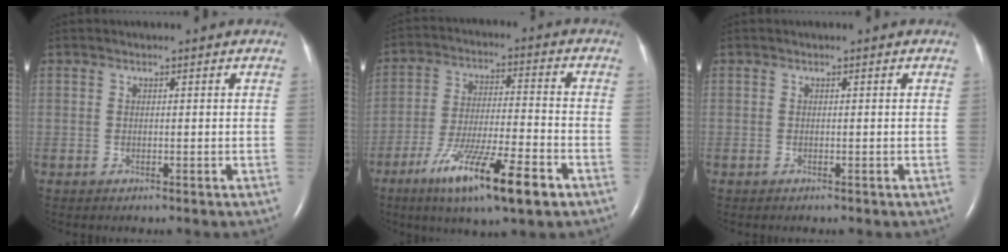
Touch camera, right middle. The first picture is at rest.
{"total": 14.9, "force": [-8.3, 1.6, 12.2], "torque": [-0.215, -0.027, -0.139]}
{"total": 0.0}